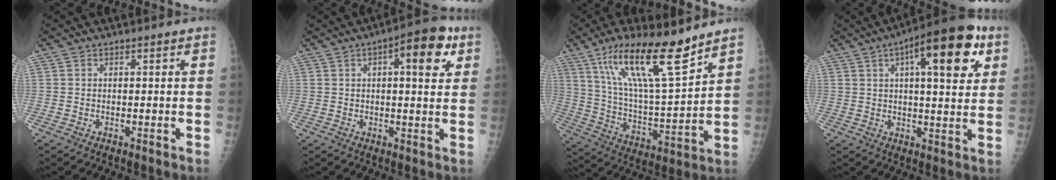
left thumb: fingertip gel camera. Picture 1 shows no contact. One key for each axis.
{"total": 10.0, "fx": 3.6, "fy": 3.7, "fz": 8.6, "tx": -0.095, "ty": 0.004, "tz": 0.042}
{"total": 19.3, "fx": 12.8, "fy": 3.8, "fz": 14.0, "tx": -0.228, "ty": -0.064, "tz": 0.236}
{"total": 17.3, "fx": 6.9, "fy": 5.9, "fz": 14.7, "tx": -0.179, "ty": -0.001, "tz": 0.089}